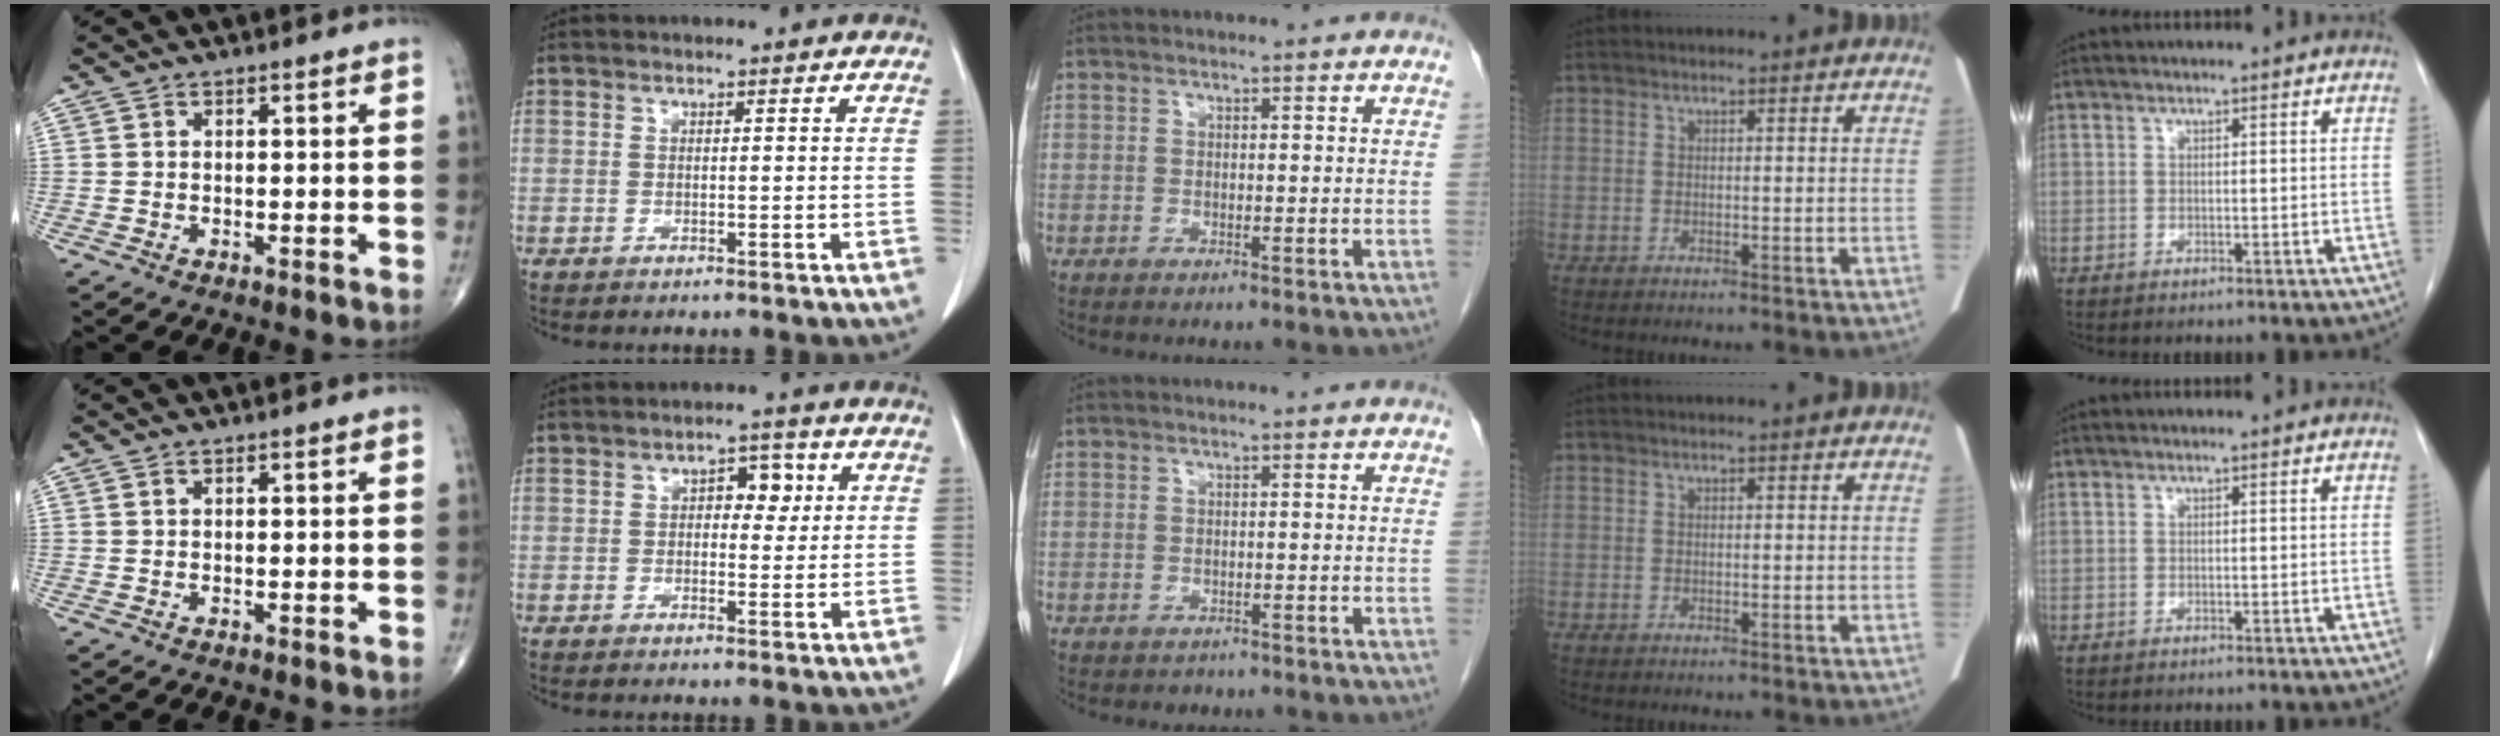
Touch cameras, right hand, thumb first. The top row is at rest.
{"index": {"total": 4.1, "force": [1.1, 2.3, 3.2], "torque": [-0.040, 0.011, 0.014]}, "middle": {"total": 1.1, "force": [-0.8, 0.7, 0.0], "torque": [-0.007, -0.001, -0.010]}}